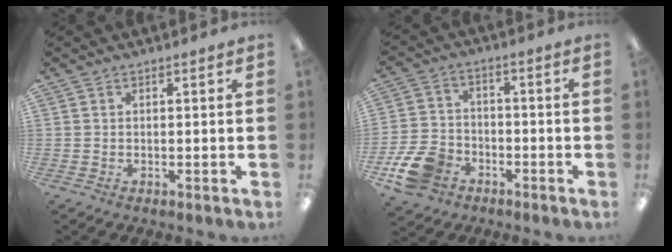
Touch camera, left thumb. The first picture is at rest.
{"total": 10.8, "force": [-5.9, 7.5, 5.1], "torque": [-0.110, 0.041, -0.105]}